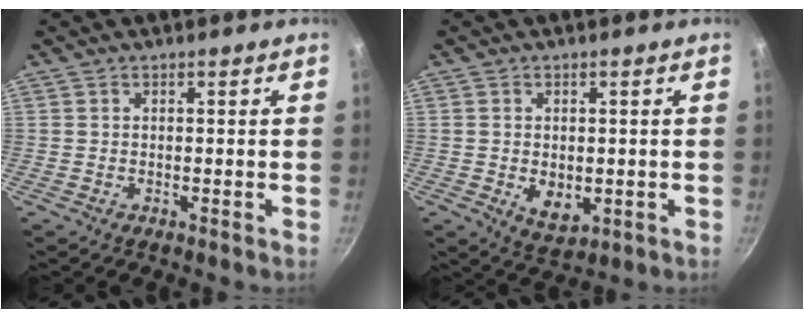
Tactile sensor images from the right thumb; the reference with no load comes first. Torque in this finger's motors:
{"motor_torque": [-0.26, 0.25, -0.07, 0.10, 0.04]}